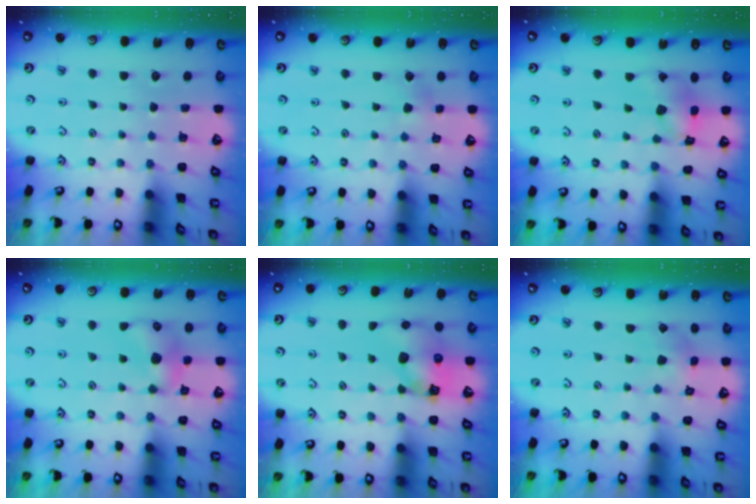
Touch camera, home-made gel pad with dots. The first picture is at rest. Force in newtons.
{"total": 2.9, "press": 2.8, "slide": 0.9}
{"total": 11.9, "press": 11.8, "slide": 1.4}
{"total": 9.8, "press": 9.8, "slide": 0.7}
{"total": 9.1, "press": 9.0, "slide": 1.5}
{"total": 2.3, "press": 2.3, "slide": 0.2}